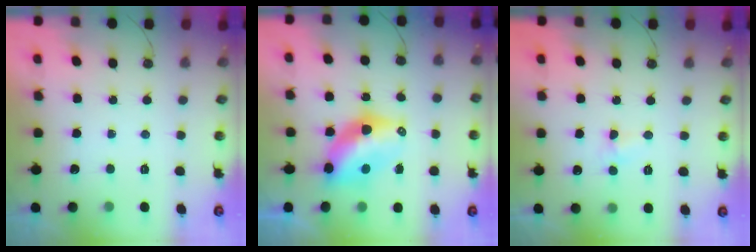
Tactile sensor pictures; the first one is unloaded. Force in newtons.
{"total": 8.5, "press": 8.5, "slide": 0.9}
{"total": 3.8, "press": 3.8, "slide": 0.6}